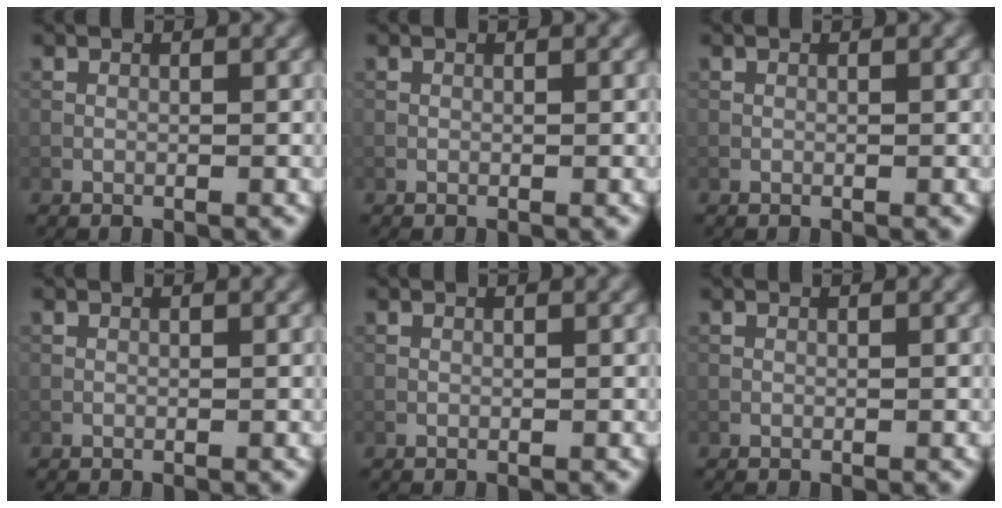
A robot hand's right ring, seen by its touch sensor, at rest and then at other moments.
{"total": 0.0}
{"total": 0.0}
{"total": 0.0}
{"total": 0.0}
{"total": 0.0}